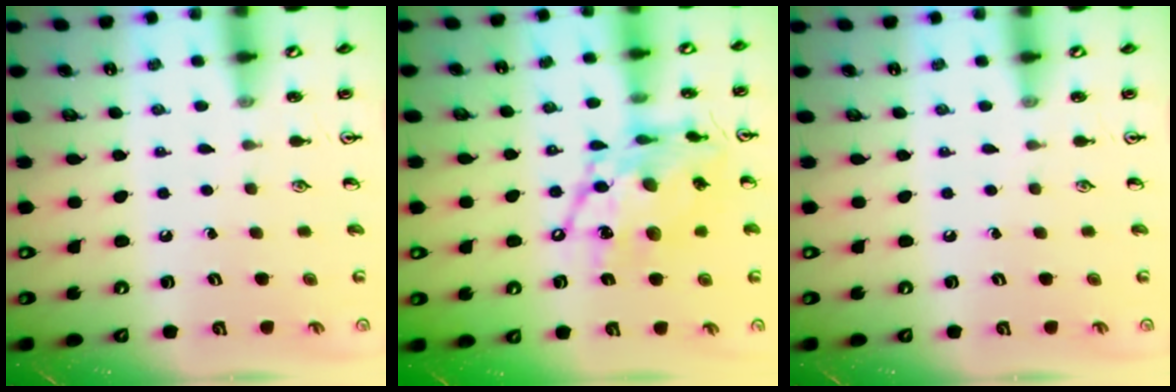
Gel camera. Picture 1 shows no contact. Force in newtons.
{"total": 17.4, "press": 17.3, "slide": 1.7}
{"total": 0.0}